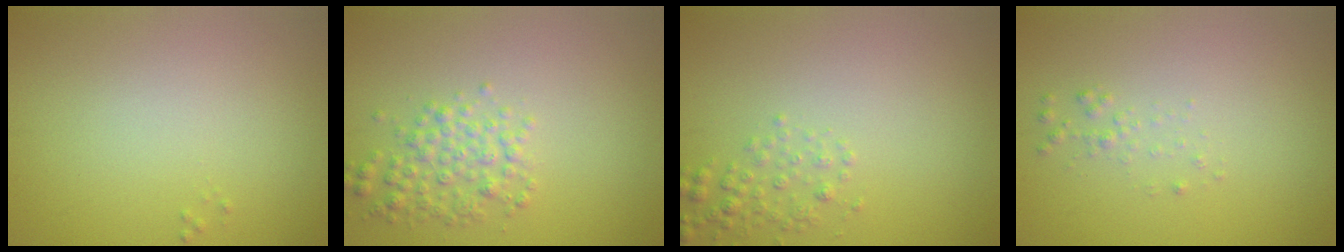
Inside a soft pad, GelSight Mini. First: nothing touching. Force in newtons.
{"total": 2.6, "press": 2.6, "slide": 0.0}
{"total": 1.6, "press": 1.6, "slide": 0.1}
{"total": 0.8, "press": 0.8, "slide": 0.1}